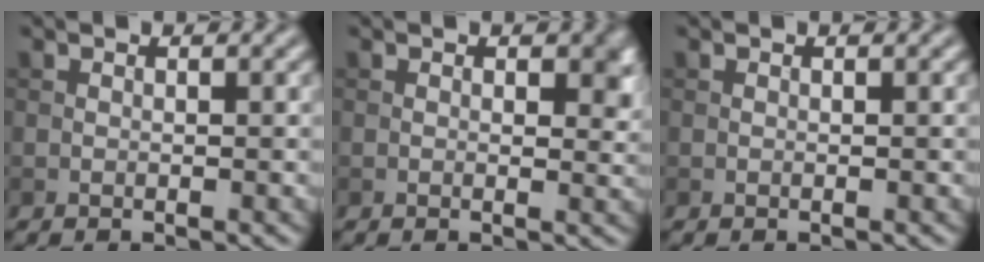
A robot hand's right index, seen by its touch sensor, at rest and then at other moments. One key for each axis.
{"total": 2.1, "fx": 0.4, "fy": 1.1, "fz": 1.7, "tx": -0.015, "ty": -0.005, "tz": 0.004}
{"total": 0.0}